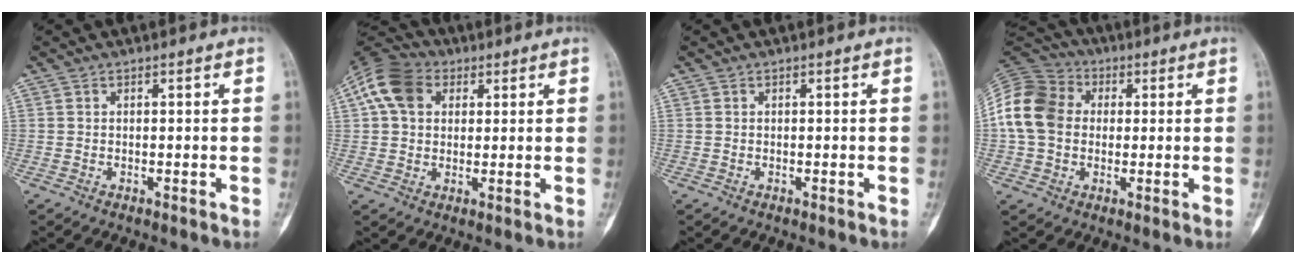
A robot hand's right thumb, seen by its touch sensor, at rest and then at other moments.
{"total": 10.3, "force": [3.7, 7.1, 6.4], "torque": [-0.124, 0.016, 0.059]}
{"total": 0.0}
{"total": 13.7, "force": [0.8, 11.0, 8.1], "torque": [-0.154, 0.031, 0.008]}